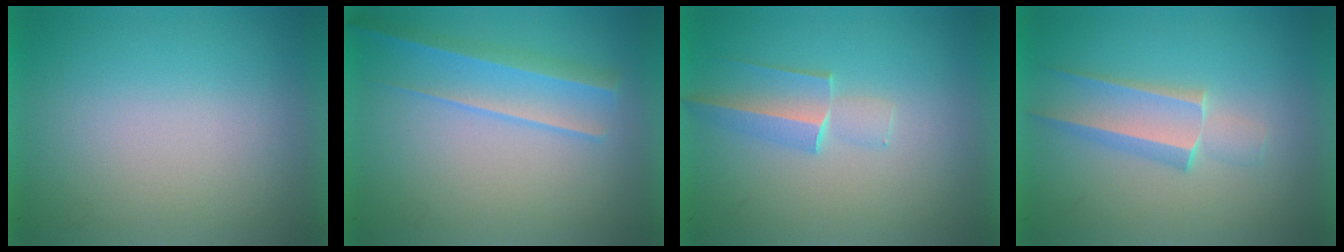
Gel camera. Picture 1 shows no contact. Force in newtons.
{"total": 2.1}
{"total": 1.8}
{"total": 2.2}